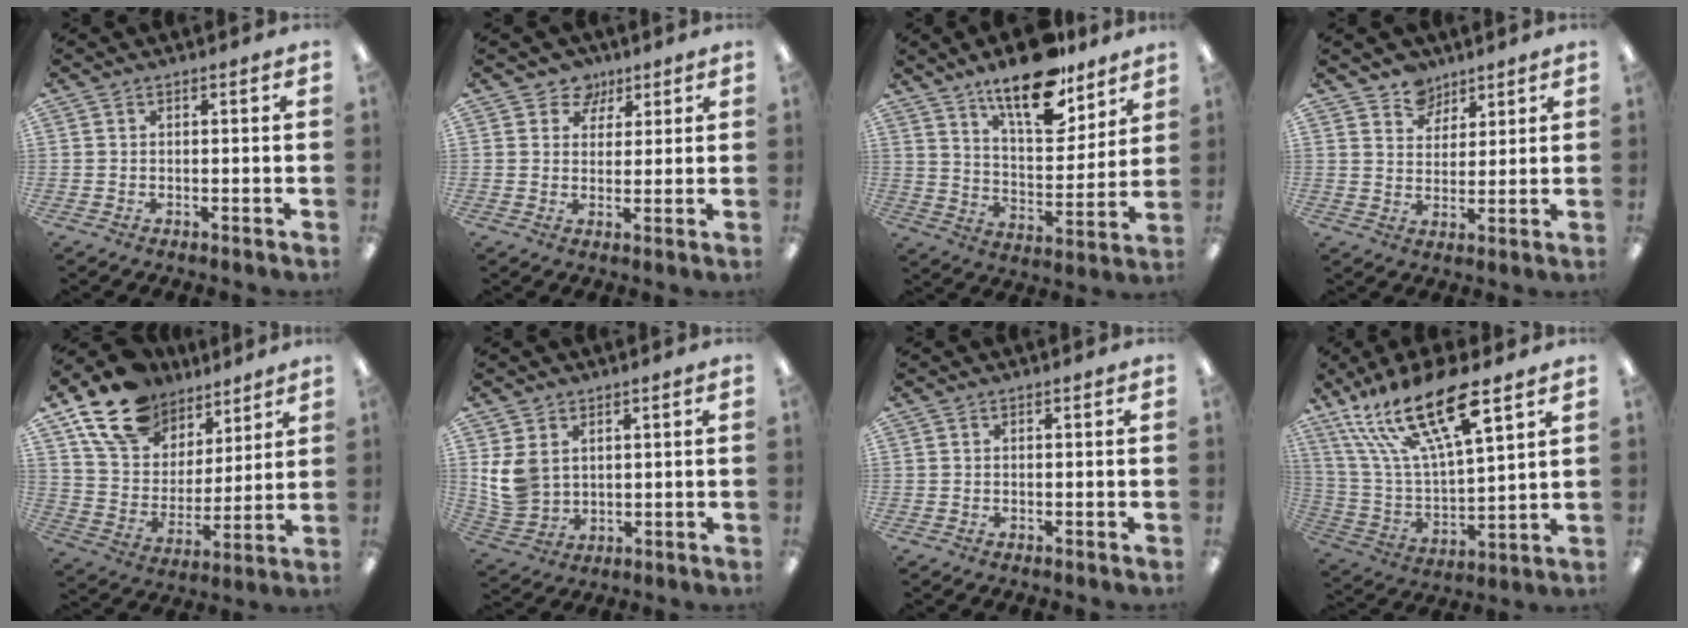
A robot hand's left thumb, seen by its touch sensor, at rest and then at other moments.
{"total": 5.8, "force": [3.5, 4.4, 1.0], "torque": [-0.008, -0.018, 0.061]}
{"total": 17.3, "force": [13.1, 6.3, 9.4], "torque": [-0.148, -0.081, 0.222]}
{"total": 6.8, "force": [5.4, 4.1, 0.3], "torque": [-0.008, -0.035, 0.101]}
{"total": 17.4, "force": [12.4, 10.6, 6.3], "torque": [-0.131, -0.067, 0.232]}
{"total": 8.2, "force": [2.7, 6.6, 4.1], "torque": [-0.107, -0.004, 0.054]}
{"total": 0.0}
{"total": 21.5, "force": [13.6, 7.0, 15.0], "torque": [-0.297, -0.078, 0.229]}